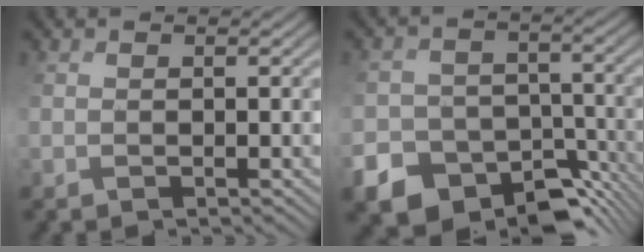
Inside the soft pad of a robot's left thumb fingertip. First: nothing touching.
{"total": 13.0, "force": [-9.0, 8.1, 4.7], "torque": [-0.121, -0.032, -0.127]}